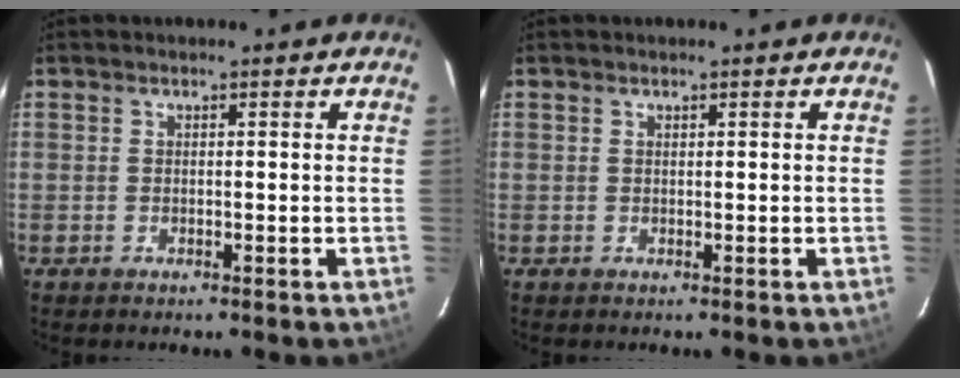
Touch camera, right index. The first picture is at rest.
{"total": 0.0}